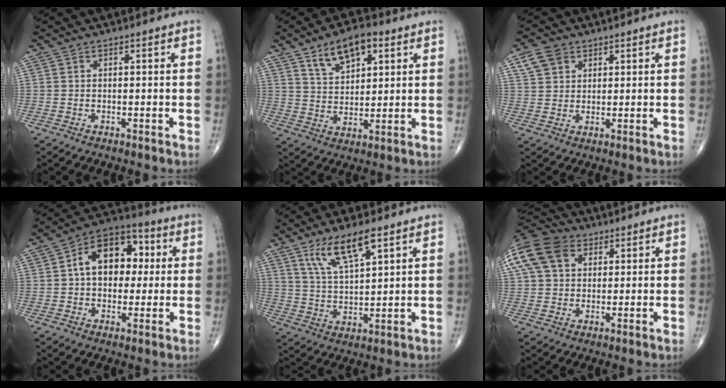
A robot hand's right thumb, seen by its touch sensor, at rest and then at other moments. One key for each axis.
{"total": 10.2, "fx": 5.4, "fy": 5.4, "fz": 6.8, "tx": -0.092, "ty": -0.018, "tz": 0.094}
{"total": 5.1, "fx": 2.7, "fy": 3.8, "fz": 2.1, "tx": -0.027, "ty": -0.005, "tz": 0.054}
{"total": 14.0, "fx": 2.1, "fy": 9.6, "fz": 10.0, "tx": -0.116, "ty": 0.025, "tz": 0.023}
{"total": 10.0, "fx": 5.9, "fy": 2.9, "fz": 7.4, "tx": -0.137, "ty": -0.027, "tz": 0.121}
{"total": 17.5, "fx": 6.8, "fy": 12.6, "fz": 10.0, "tx": -0.233, "ty": 0.037, "tz": 0.120}